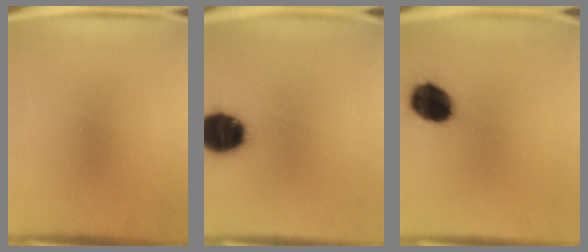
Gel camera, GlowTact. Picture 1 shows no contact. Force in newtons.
{"total": 14.1}
{"total": 12.4}